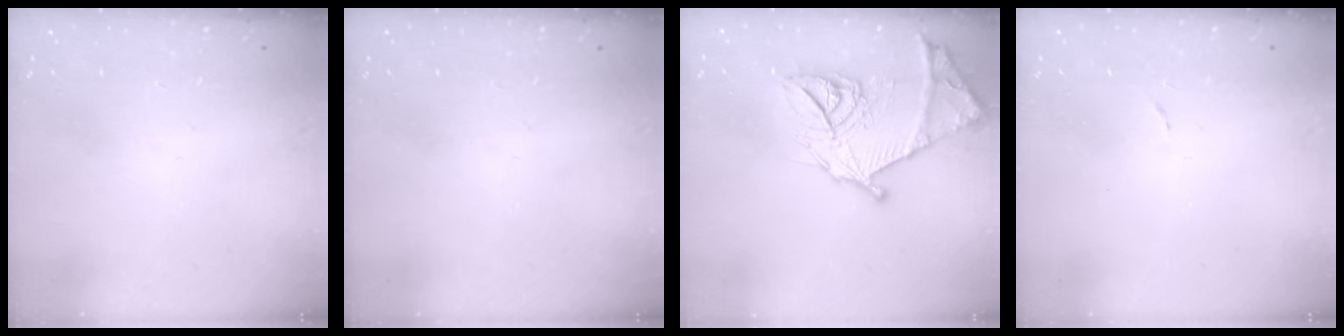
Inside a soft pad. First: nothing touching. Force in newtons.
{"total": 0.0}
{"total": 19.1, "press": 19.0, "slide": 1.8}
{"total": 4.2, "press": 4.1, "slide": 0.7}